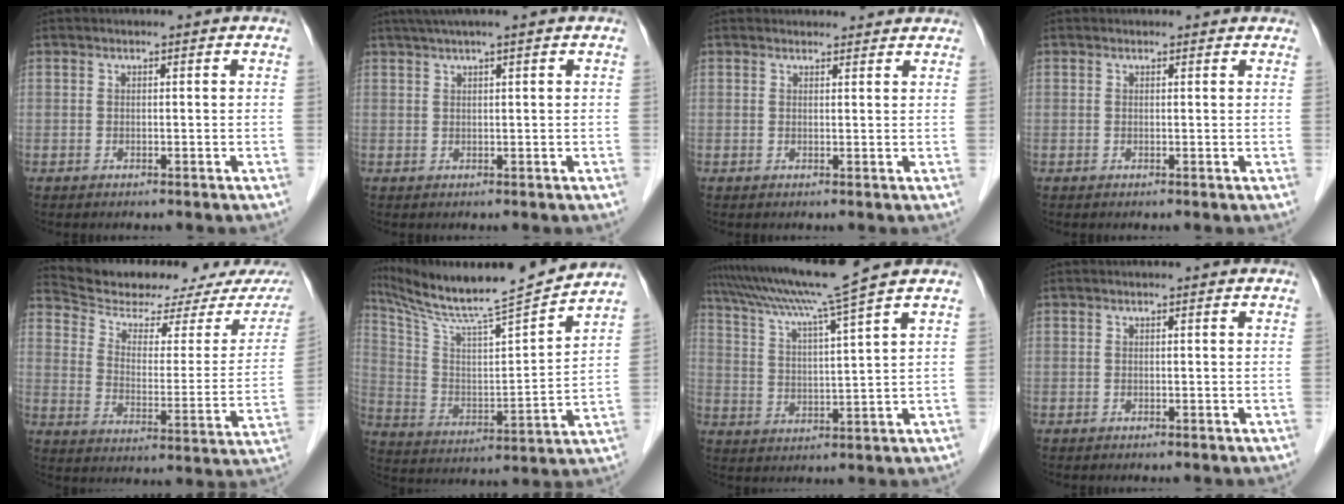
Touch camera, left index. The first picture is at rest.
{"total": 4.0, "force": [2.9, -0.8, 2.6], "torque": [-0.044, 0.022, 0.056]}
{"total": 5.4, "force": [5.1, 1.4, 1.0], "torque": [-0.006, 0.019, 0.055]}
{"total": 2.5, "force": [2.4, 0.8, 0.5], "torque": [-0.007, 0.017, 0.021]}
{"total": 18.3, "force": [17.1, 2.3, 6.0], "torque": [-0.085, -0.036, 0.237]}
{"total": 18.3, "force": [16.6, -1.4, 7.4], "torque": [-0.141, -0.025, 0.274]}
{"total": 11.0, "force": [9.1, -3.0, 5.5], "torque": [-0.102, -0.009, 0.159]}
{"total": 0.0}